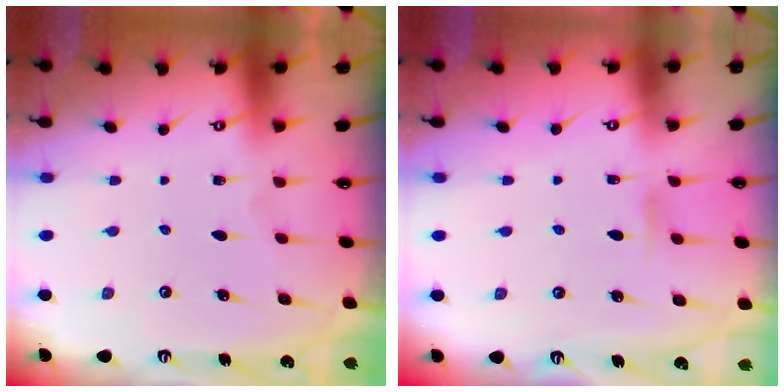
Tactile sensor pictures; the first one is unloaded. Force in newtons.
{"total": 5.0, "press": 4.9, "slide": 0.5}